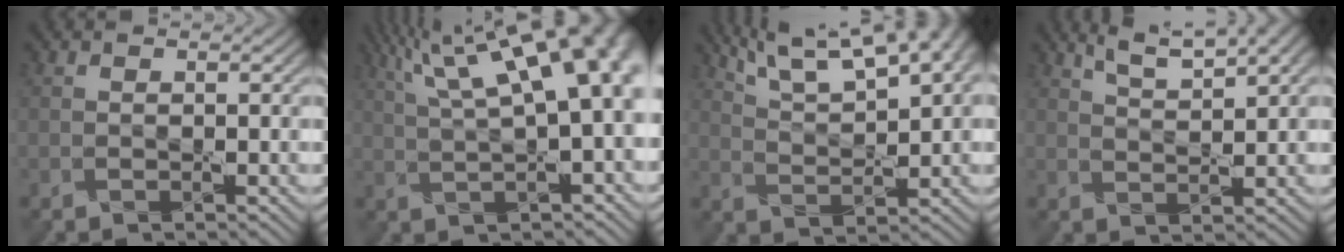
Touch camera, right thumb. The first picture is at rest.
{"total": 17.1, "force": [6.6, 5.7, 14.7], "torque": [-0.218, 0.054, 0.101]}
{"total": 13.6, "force": [8.7, 4.0, 9.6], "torque": [-0.182, 0.031, 0.131]}
{"total": 6.0, "force": [4.2, 1.1, 4.2], "torque": [-0.091, 0.012, 0.083]}